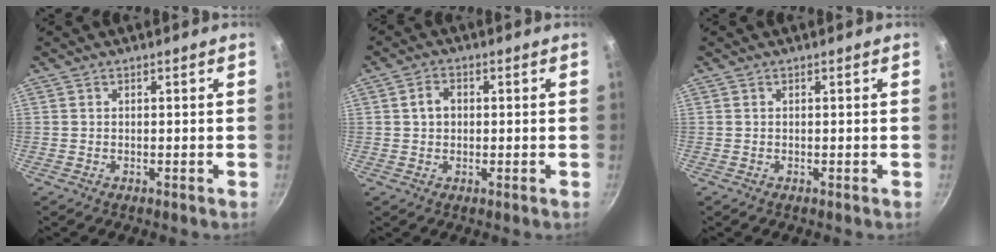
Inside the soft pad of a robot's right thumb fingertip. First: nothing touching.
{"total": 3.2, "force": [0.3, 2.5, 2.0], "torque": [-0.024, 0.008, 0.003]}
{"total": 0.0}